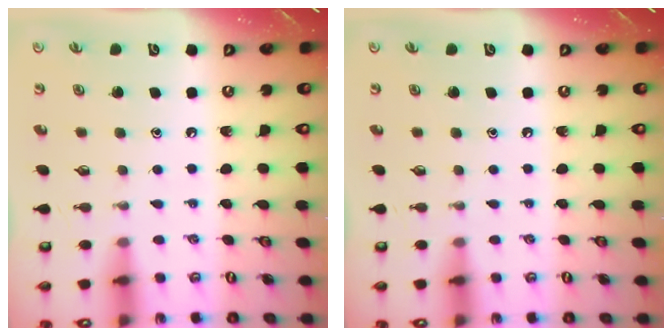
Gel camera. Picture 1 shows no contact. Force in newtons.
{"total": 0.0}